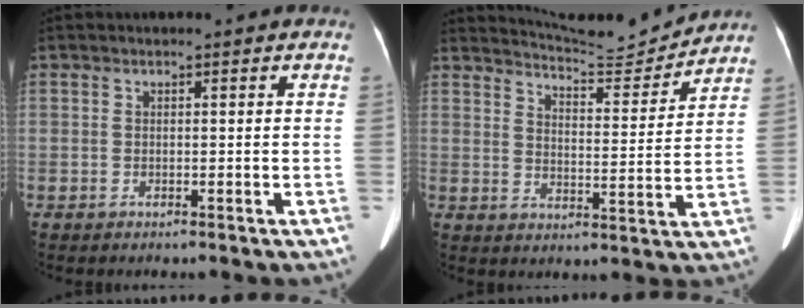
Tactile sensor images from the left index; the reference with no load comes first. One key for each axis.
{"total": 10.6, "fx": 10.6, "fy": -0.5, "fz": 1.0, "tx": -0.024, "ty": -0.015, "tz": 0.156}